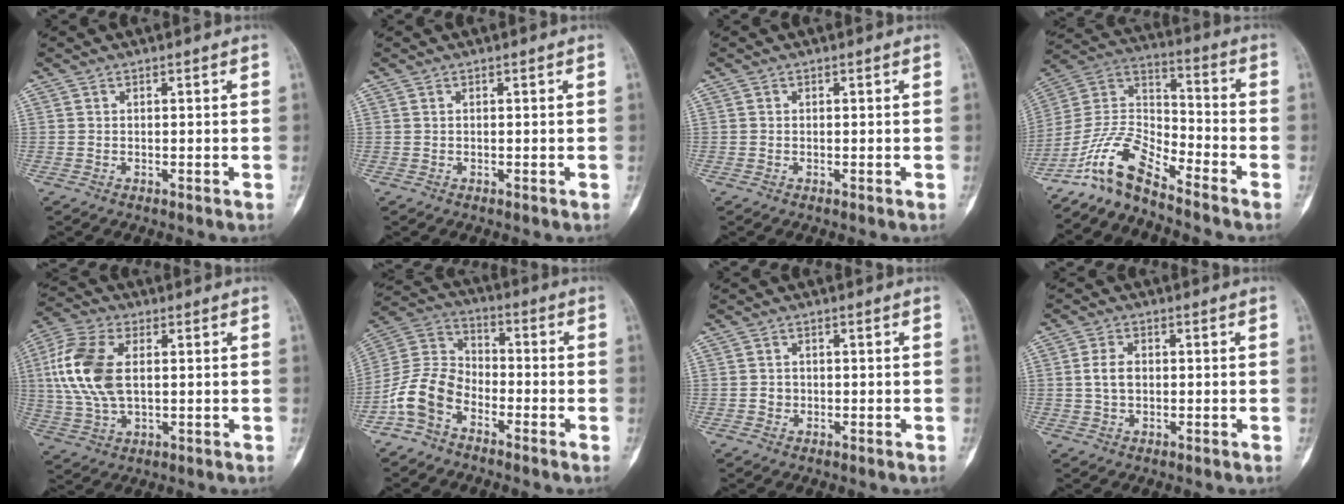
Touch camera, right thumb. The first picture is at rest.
{"total": 0.0}
{"total": 0.0}
{"total": 11.1, "force": [-9.5, 2.6, 5.1], "torque": [-0.108, 0.086, -0.195]}
{"total": 13.8, "force": [2.1, 7.7, 11.2], "torque": [-0.247, 0.006, 0.039]}
{"total": 10.3, "force": [-5.6, 6.8, 5.4], "torque": [-0.105, 0.050, -0.125]}
{"total": 1.5, "force": [-0.2, 1.4, 0.4], "torque": [0.006, 0.007, -0.004]}
{"total": 3.7, "force": [0.1, 2.5, 2.7], "torque": [-0.049, 0.006, 0.002]}